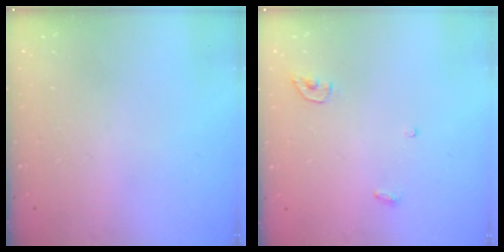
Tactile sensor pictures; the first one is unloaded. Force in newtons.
{"total": 3.5, "press": 3.5, "slide": 0.3}